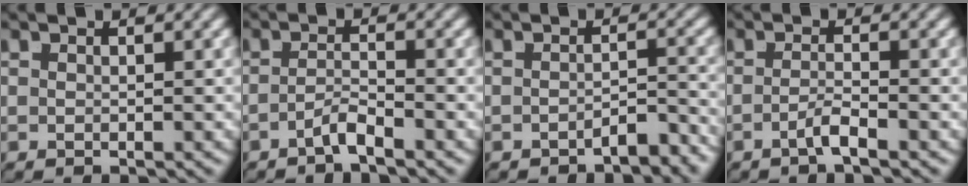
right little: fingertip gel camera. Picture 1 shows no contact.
{"total": 2.1, "force": [-1.9, -0.2, 0.9], "torque": [-0.010, -0.010, -0.031]}
{"total": 2.8, "force": [-2.7, 0.0, 0.9], "torque": [-0.002, -0.008, -0.044]}
{"total": 1.8, "force": [-1.5, -0.5, 1.0], "torque": [-0.010, -0.008, -0.026]}